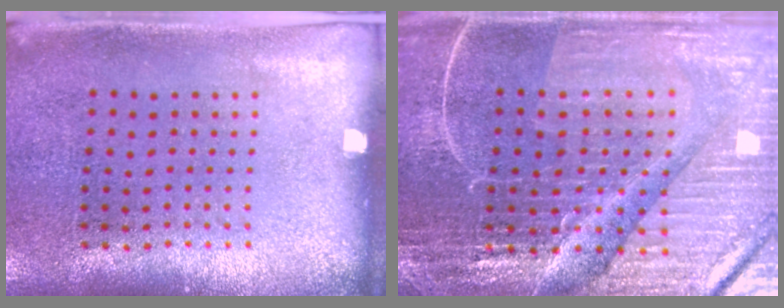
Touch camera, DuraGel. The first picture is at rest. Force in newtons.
{"total": 5.4, "press": 5.1, "slide": 1.9}